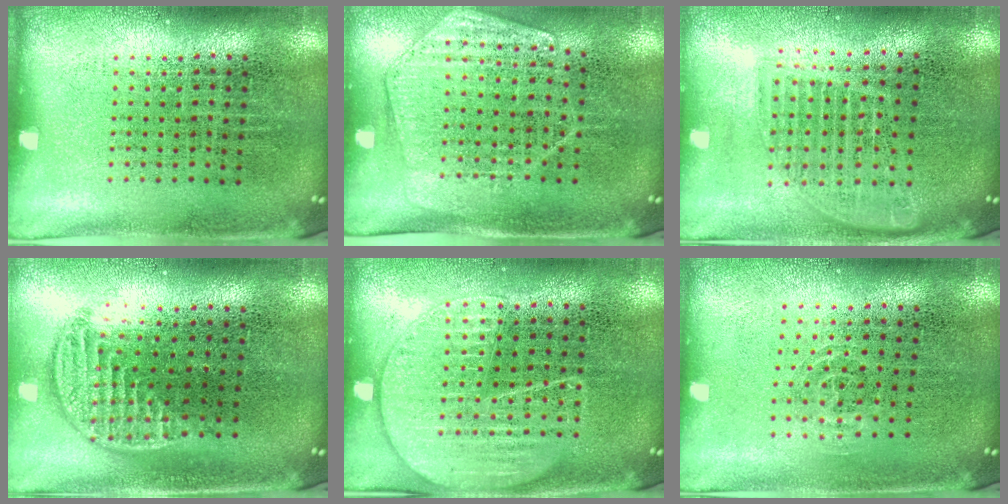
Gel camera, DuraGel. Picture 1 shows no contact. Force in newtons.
{"total": 1.5, "press": 1.4, "slide": 0.3}
{"total": 1.7, "press": 1.4, "slide": 0.9}
{"total": 1.2, "press": 1.0, "slide": 0.6}
{"total": 1.6, "press": 1.5, "slide": 0.5}
{"total": 0.9, "press": 0.5, "slide": 0.8}